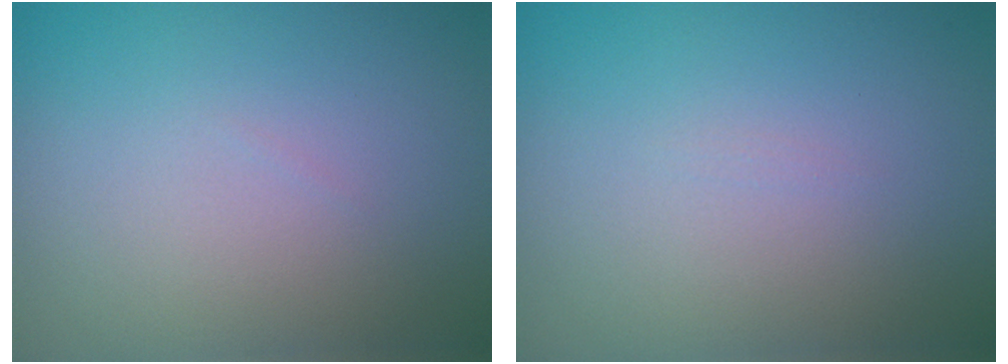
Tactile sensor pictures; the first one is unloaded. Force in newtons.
{"total": 0.0}